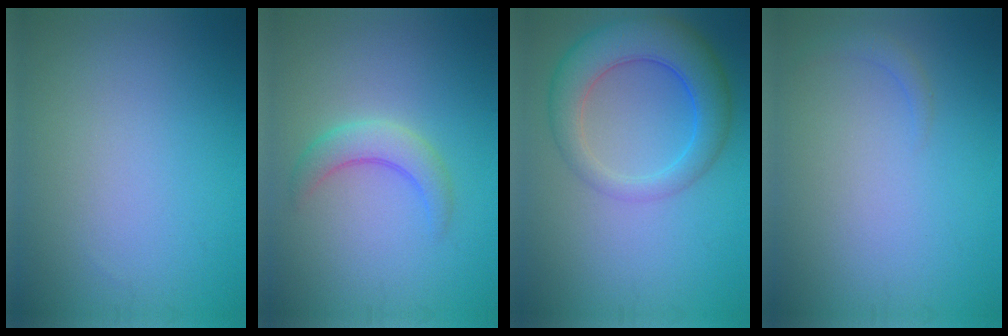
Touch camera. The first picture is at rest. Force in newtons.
{"total": 2.9, "press": 2.9, "slide": 0.1}
{"total": 6.4, "press": 6.4, "slide": 0.3}
{"total": 1.0, "press": 1.0, "slide": 0.2}